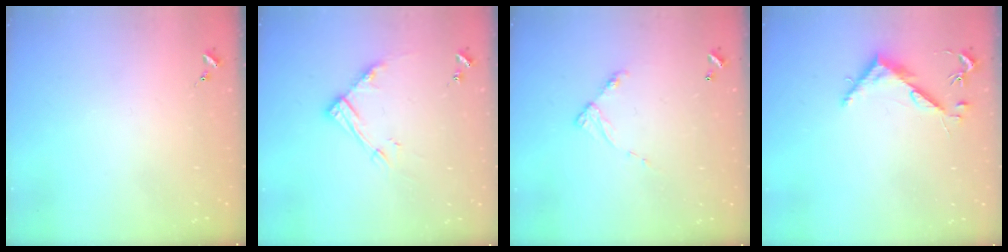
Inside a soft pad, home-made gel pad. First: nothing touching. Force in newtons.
{"total": 12.0, "press": 11.9, "slide": 1.1}
{"total": 8.0, "press": 7.9, "slide": 0.7}
{"total": 5.1, "press": 5.1, "slide": 0.3}